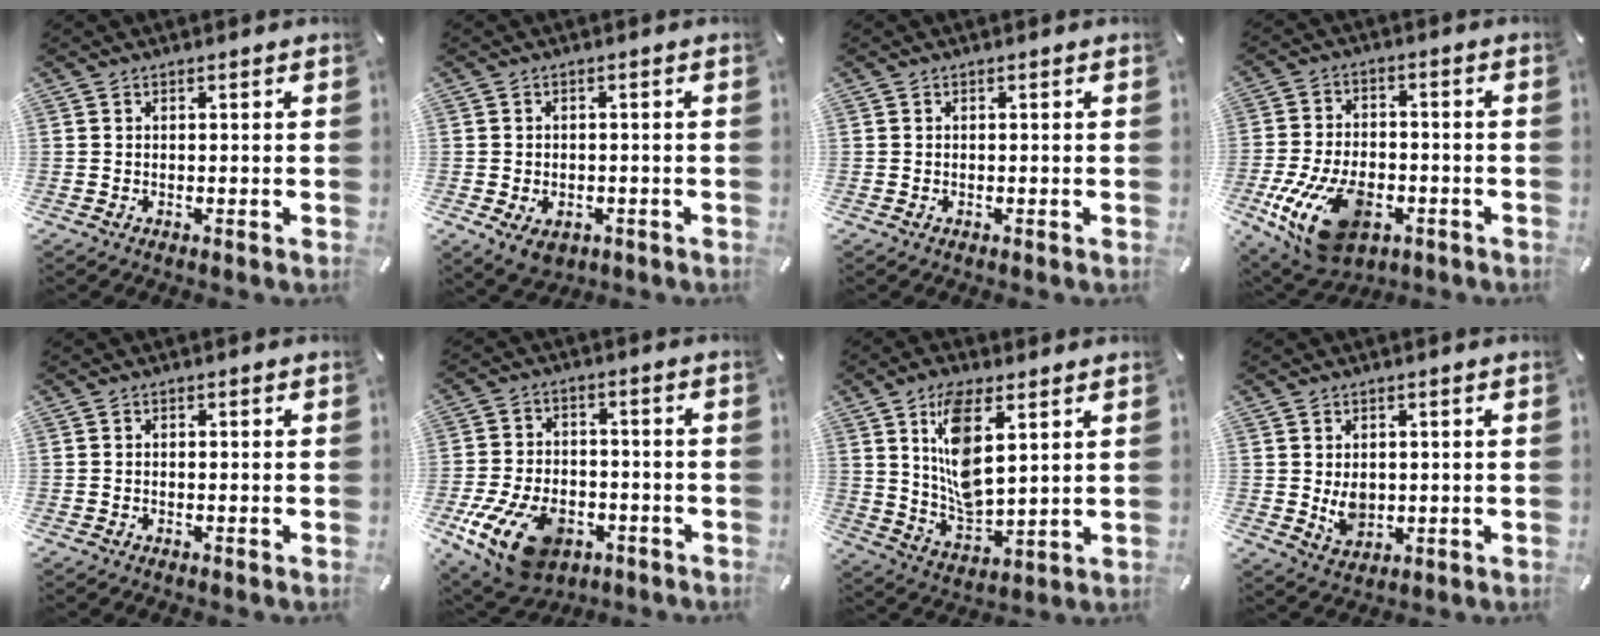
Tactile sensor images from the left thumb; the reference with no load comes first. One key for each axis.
{"total": 4.7, "fx": -1.9, "fy": 3.5, "fz": 2.6, "tx": -0.052, "ty": 0.007, "tz": -0.034}
{"total": 0.5, "fx": -0.3, "fy": 0.3, "fz": 0.3, "tx": -0.006, "ty": -0.002, "tz": -0.005}
{"total": 18.2, "fx": -6.6, "fy": 10.9, "fz": 13.0, "tx": -0.246, "ty": 0.029, "tz": -0.101}
{"total": 0.7, "fx": -0.5, "fy": 0.3, "fz": 0.3, "tx": -0.007, "ty": 0.001, "tz": -0.011}
{"total": 16.3, "fx": -7.8, "fy": 10.0, "fz": 10.4, "tx": -0.204, "ty": 0.046, "tz": -0.125}
{"total": 12.8, "fx": 5.6, "fy": 6.4, "fz": 9.5, "tx": -0.185, "ty": -0.011, "tz": 0.100}
{"total": 5.2, "fx": 0.0, "fy": 4.3, "fz": 3.0, "tx": -0.054, "ty": -0.006, "tz": 0.000}